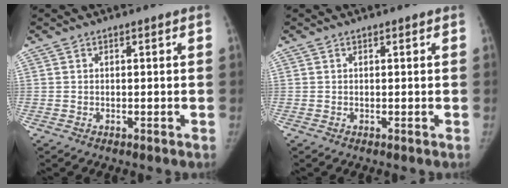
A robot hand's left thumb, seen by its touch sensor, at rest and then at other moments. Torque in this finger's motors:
{"motor_torque": [-0.16, -0.08, -0.54, 0.20, 0.00]}